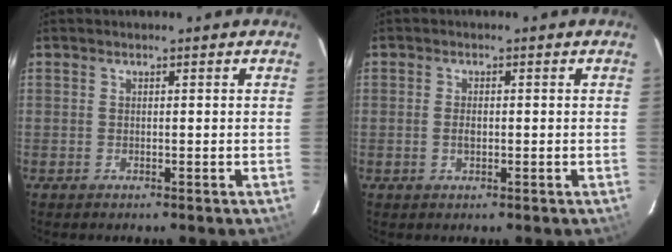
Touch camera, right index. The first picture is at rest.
{"total": 1.8, "force": [-0.3, 0.9, 1.6], "torque": [-0.030, 0.000, -0.005]}